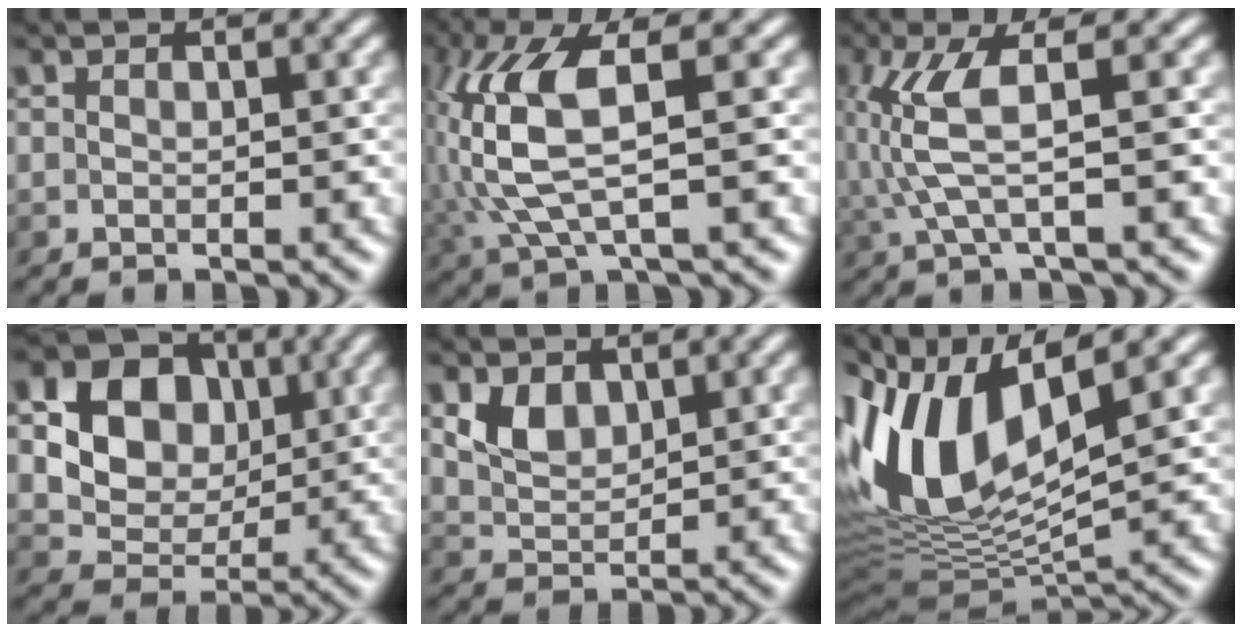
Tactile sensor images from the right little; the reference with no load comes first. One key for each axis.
{"total": 8.4, "fx": 0.1, "fy": 2.9, "fz": 7.9, "tx": -0.181, "ty": 0.011, "tz": -0.004}
{"total": 5.3, "fx": -0.7, "fy": 1.3, "fz": 5.1, "tx": -0.131, "ty": 0.010, "tz": -0.017}
{"total": 8.7, "fx": 1.7, "fy": 7.1, "fz": 4.7, "tx": -0.092, "ty": 0.008, "tz": 0.019}
{"total": 2.1, "fx": 0.6, "fy": 1.6, "fz": 1.2, "tx": -0.033, "ty": -0.011, "tz": 0.011}
{"total": 11.5, "fx": 1.7, "fy": 6.0, "fz": 9.7, "tx": -0.209, "ty": 0.010, "tz": 0.032}